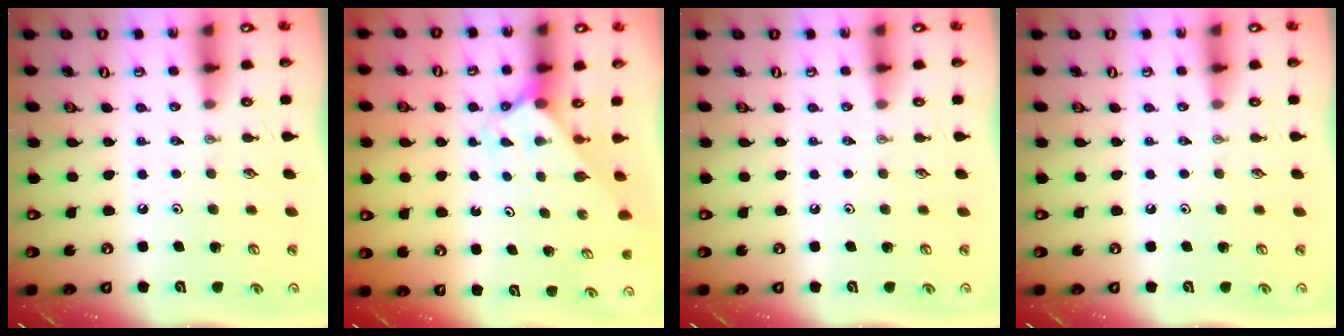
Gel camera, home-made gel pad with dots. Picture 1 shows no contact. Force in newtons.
{"total": 1.9, "press": 1.9, "slide": 0.1}
{"total": 0.0}
{"total": 0.0}